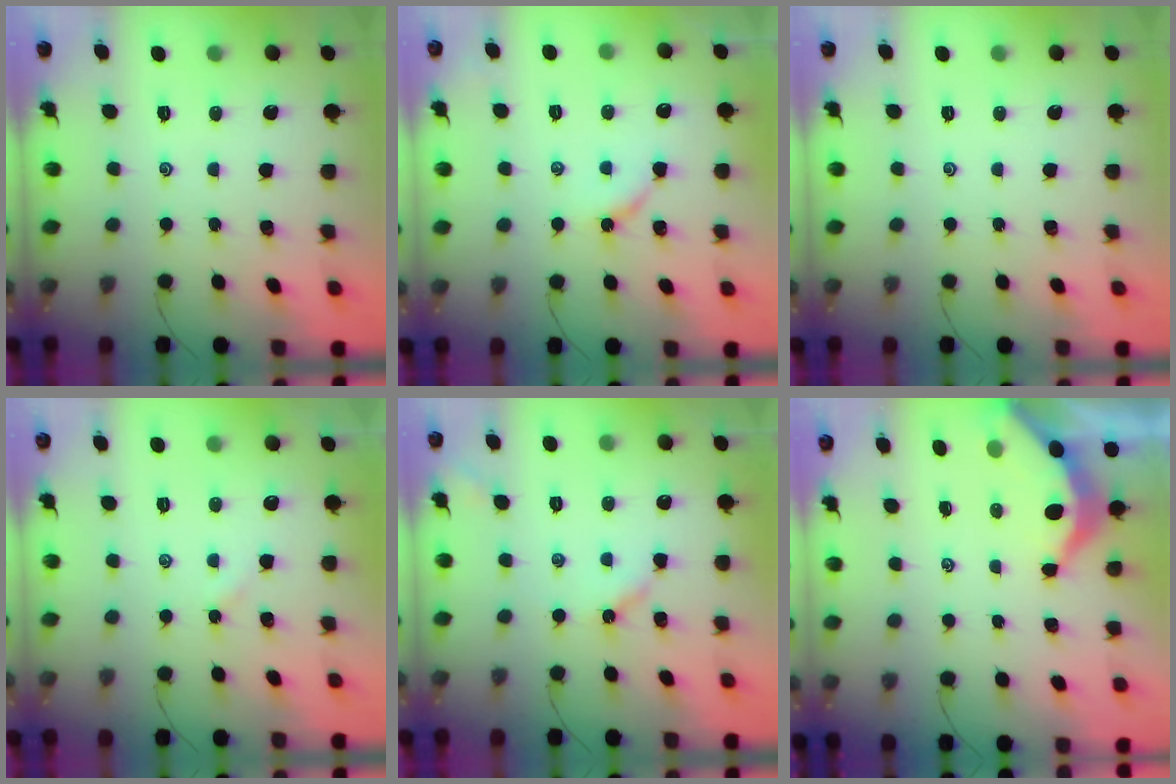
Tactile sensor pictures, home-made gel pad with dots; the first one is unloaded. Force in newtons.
{"total": 4.2, "press": 4.1, "slide": 0.6}
{"total": 0.0}
{"total": 2.5, "press": 2.5, "slide": 0.4}
{"total": 3.6, "press": 3.6, "slide": 0.3}
{"total": 3.7, "press": 3.6, "slide": 0.4}